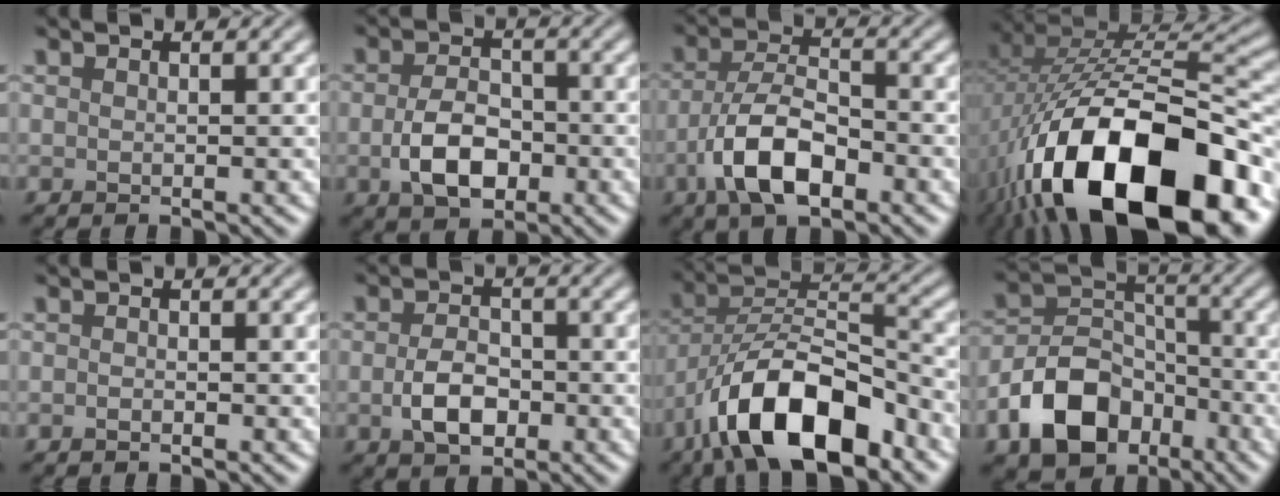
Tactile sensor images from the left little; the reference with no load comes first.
{"total": 4.9, "force": [-1.5, 3.1, 3.5], "torque": [-0.072, -0.007, -0.032]}
{"total": 6.6, "force": [-3.2, 2.8, 5.1], "torque": [-0.096, -0.001, -0.070]}
{"total": 19.0, "force": [-9.1, 9.3, 13.9], "torque": [-0.250, -0.019, -0.134]}
{"total": 0.5, "force": [-0.4, 0.2, 0.2], "torque": [-0.002, 0.000, -0.012]}
{"total": 3.8, "force": [-1.2, 2.4, 2.7], "torque": [-0.055, -0.003, -0.026]}
{"total": 11.3, "force": [-7.1, 4.3, 7.8], "torque": [-0.127, 0.012, -0.137]}
{"total": 8.6, "force": [-4.7, 5.6, 4.5], "torque": [-0.080, -0.002, -0.097]}